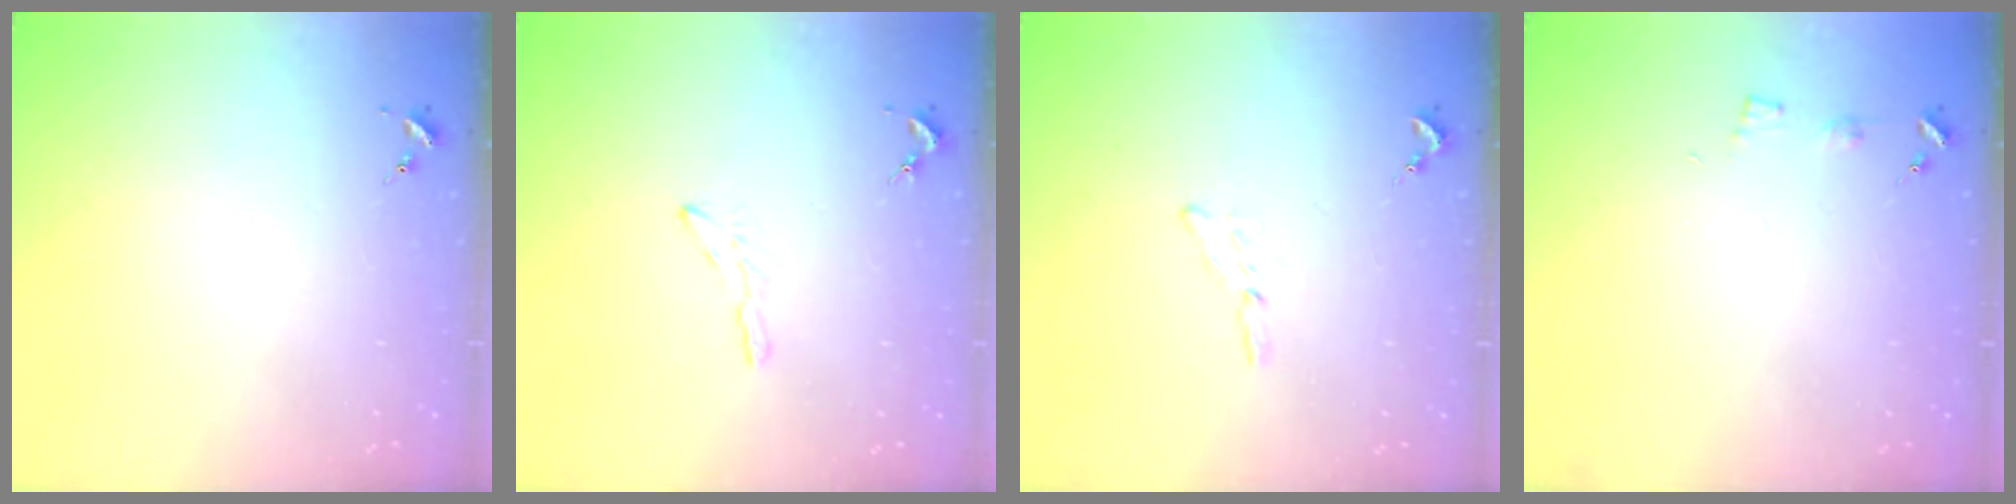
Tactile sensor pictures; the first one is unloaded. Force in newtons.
{"total": 3.8, "press": 3.7, "slide": 0.4}
{"total": 3.5, "press": 3.5, "slide": 0.4}
{"total": 3.6, "press": 3.6, "slide": 0.5}